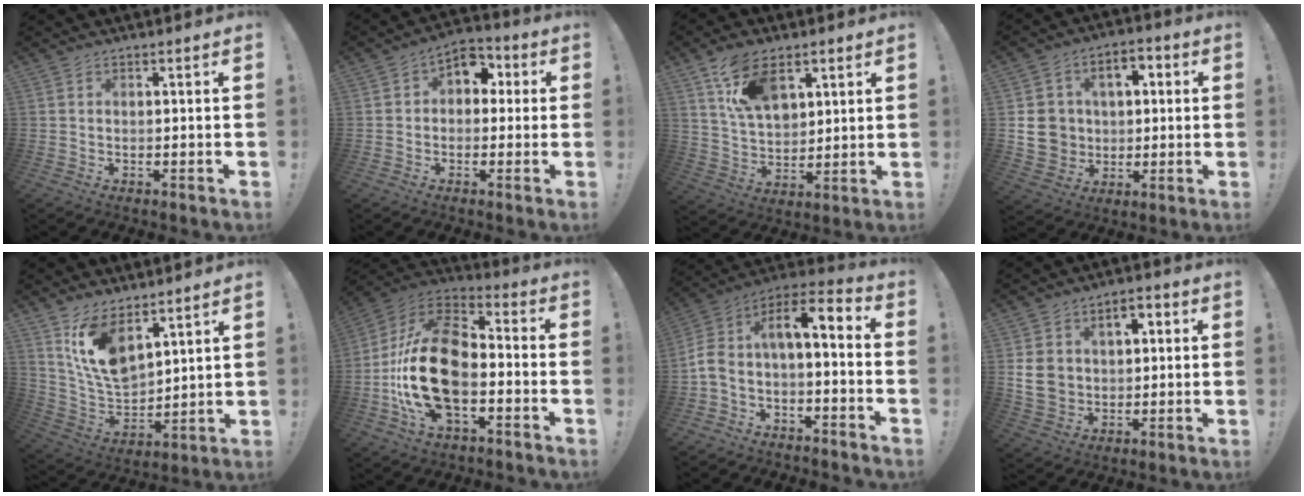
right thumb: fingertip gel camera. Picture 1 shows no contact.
{"total": 6.5, "force": [0.4, 5.7, 3.2], "torque": [-0.031, 0.007, 0.010]}
{"total": 14.2, "force": [7.6, 8.6, 8.3], "torque": [-0.136, -0.026, 0.145]}
{"total": 13.9, "force": [0.4, 12.6, 5.8], "torque": [-0.077, 0.012, 0.018]}
{"total": 13.1, "force": [8.6, 7.0, 7.0], "torque": [-0.144, -0.060, 0.166]}
{"total": 23.0, "force": [-5.0, 13.5, 18.0], "torque": [-0.356, 0.036, -0.078]}
{"total": 8.4, "force": [-0.9, 3.7, 7.5], "torque": [-0.130, -0.005, -0.018]}
{"total": 12.0, "force": [1.8, 10.1, 6.2], "torque": [-0.090, -0.001, 0.038]}